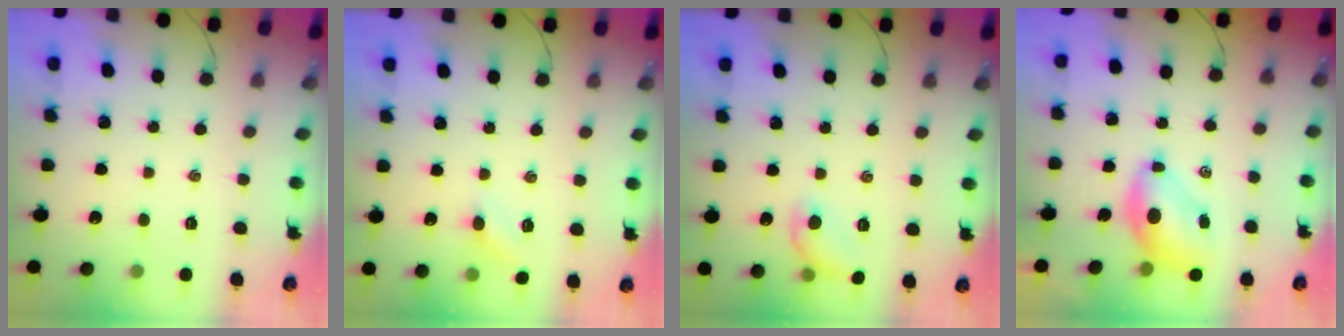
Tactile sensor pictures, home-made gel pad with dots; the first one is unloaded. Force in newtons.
{"total": 5.5, "press": 5.2, "slide": 1.7}
{"total": 8.2, "press": 8.2, "slide": 0.8}
{"total": 6.9, "press": 6.8, "slide": 1.3}